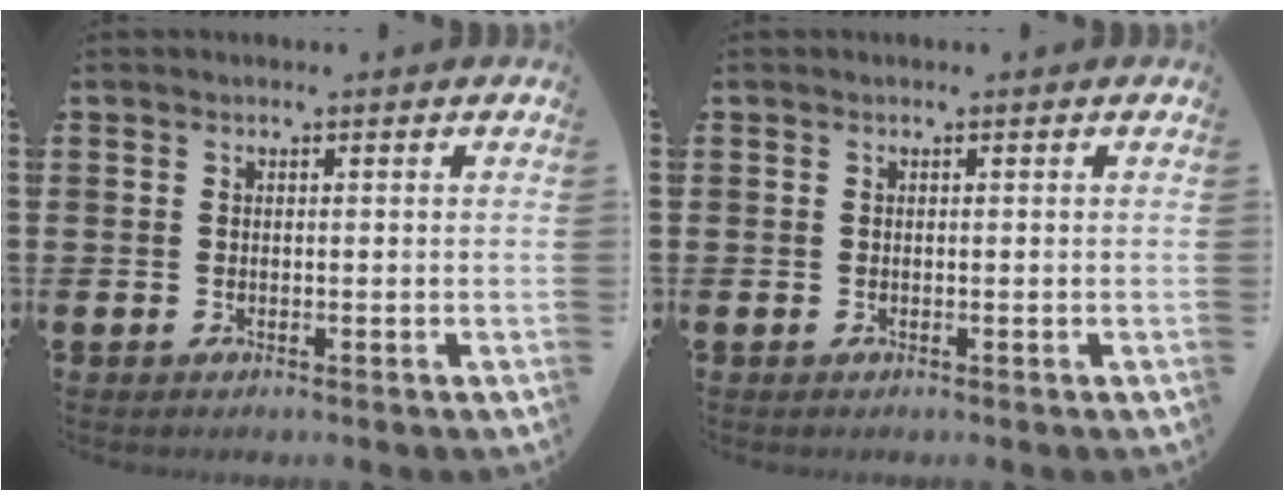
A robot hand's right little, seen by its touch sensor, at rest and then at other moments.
{"total": 0.0}